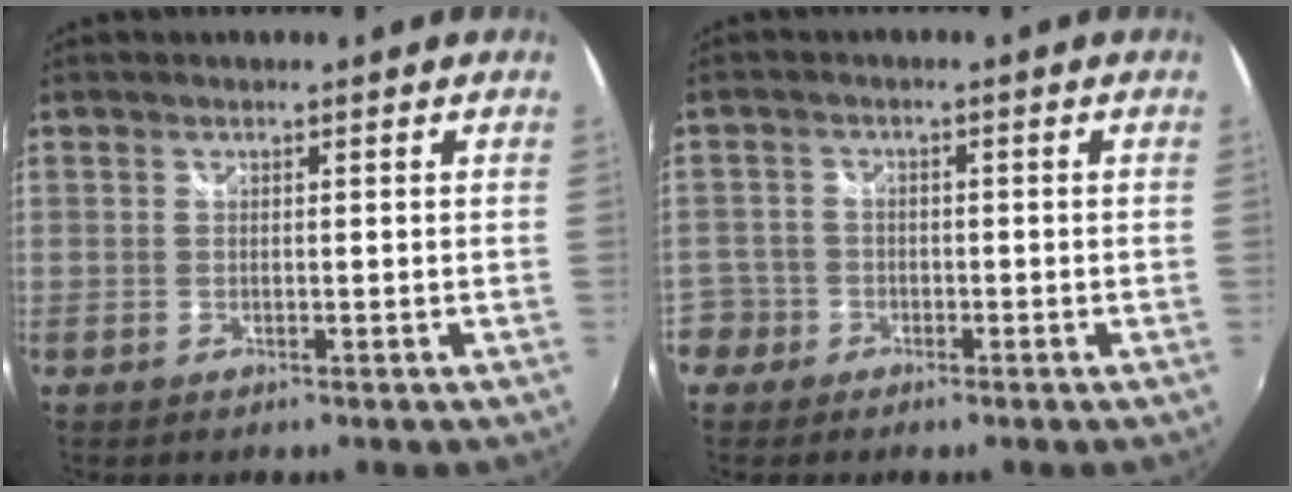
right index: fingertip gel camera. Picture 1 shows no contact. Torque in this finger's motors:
{"motor_torque": [-0.08, -0.18, -0.38, -0.21]}